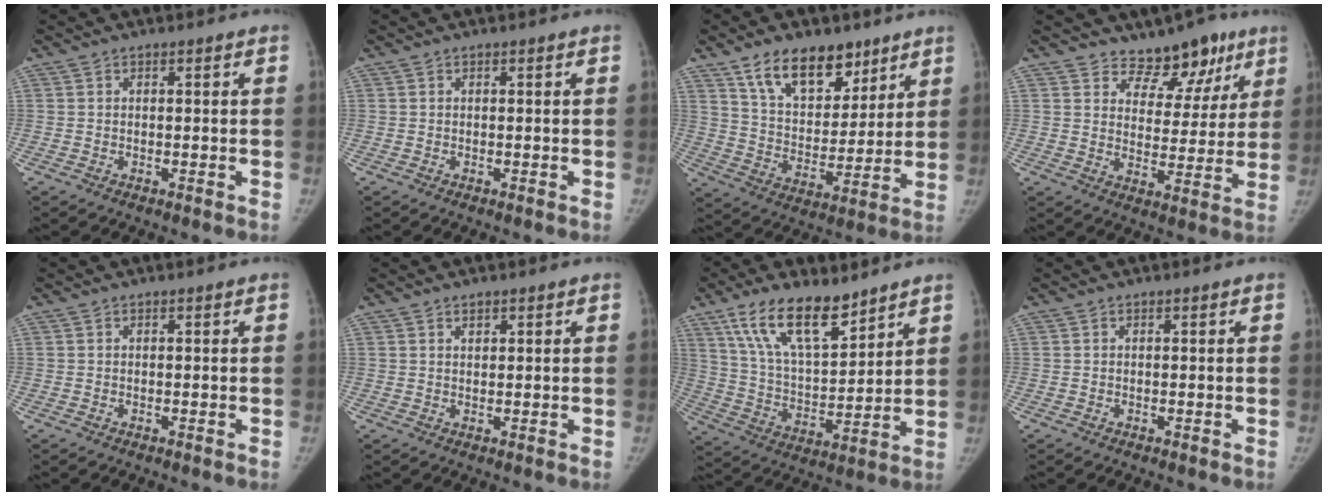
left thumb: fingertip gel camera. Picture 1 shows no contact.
{"total": 0.0}
{"total": 15.5, "force": [10.1, 8.6, 8.0], "torque": [-0.084, -0.054, 0.176]}
{"total": 10.5, "force": [7.7, 6.3, 3.2], "torque": [0.008, -0.044, 0.109]}
{"total": 0.0}
{"total": 1.4, "force": [1.0, 0.8, 0.6], "torque": [-0.003, -0.006, 0.015]}
{"total": 16.1, "force": [10.9, 6.3, 10.0], "torque": [-0.149, -0.055, 0.211]}
{"total": 0.0}